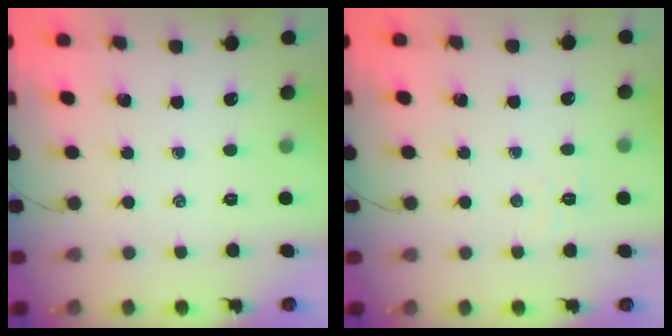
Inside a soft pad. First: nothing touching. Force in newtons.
{"total": 3.6, "press": 3.5, "slide": 0.8}